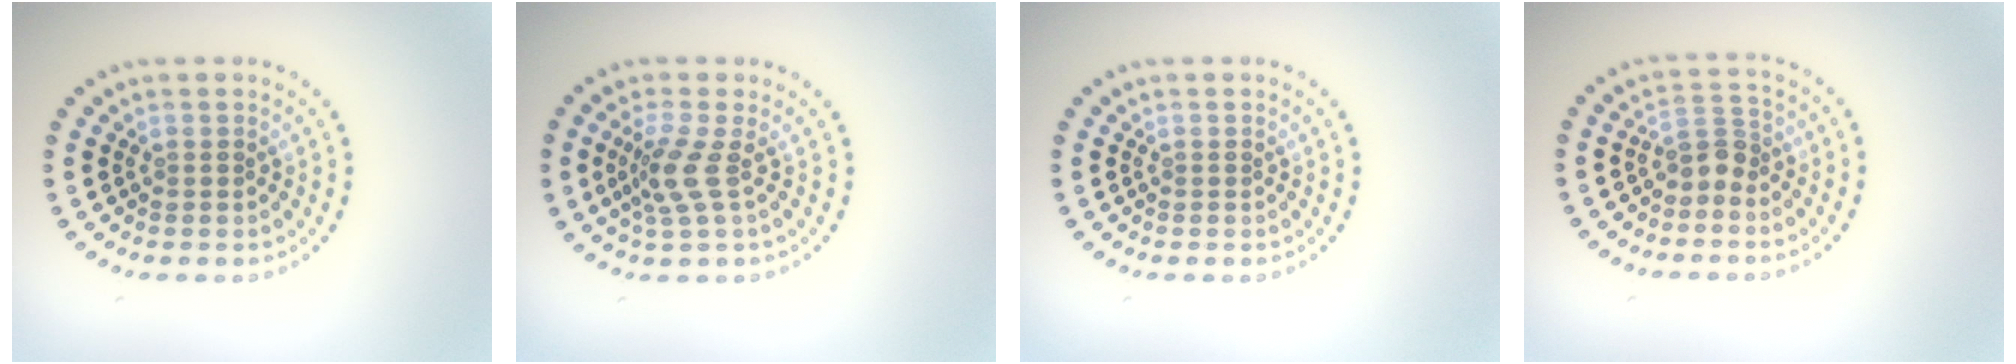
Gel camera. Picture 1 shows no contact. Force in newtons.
{"total": 2.7, "press": 2.0, "slide": 1.8}
{"total": 0.0}
{"total": 2.1, "press": 1.6, "slide": 1.4}